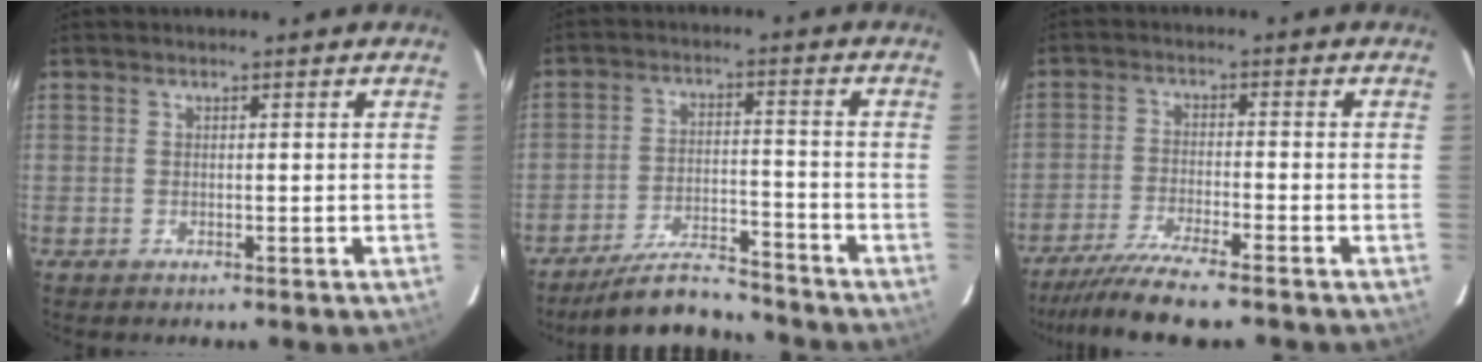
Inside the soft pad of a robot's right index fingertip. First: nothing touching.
{"total": 8.8, "force": [-8.3, 1.7, 2.5], "torque": [-0.042, 0.000, -0.145]}
{"total": 9.1, "force": [-7.8, -0.4, 4.7], "torque": [-0.073, -0.028, -0.130]}